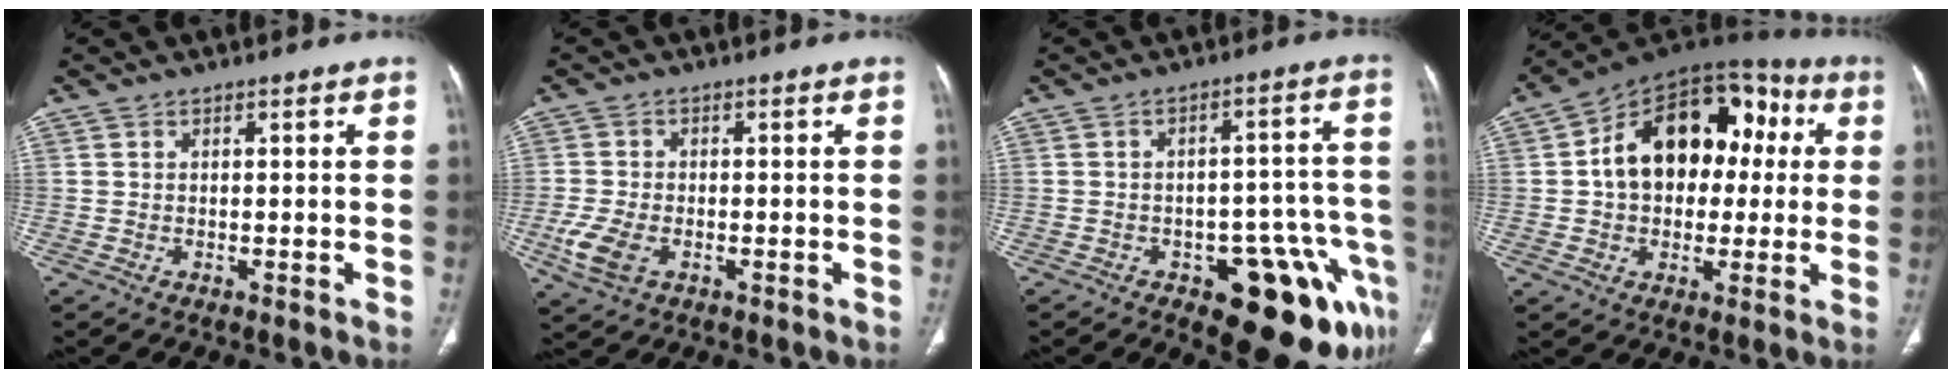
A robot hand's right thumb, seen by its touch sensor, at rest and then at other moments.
{"total": 6.1, "force": [-1.9, 3.7, 4.4], "torque": [-0.107, 0.001, -0.034]}
{"total": 17.6, "force": [-8.6, 7.7, 13.3], "torque": [-0.099, 0.054, -0.099]}
{"total": 20.8, "force": [2.5, 14.3, 15.0], "torque": [-0.190, 0.042, 0.032]}